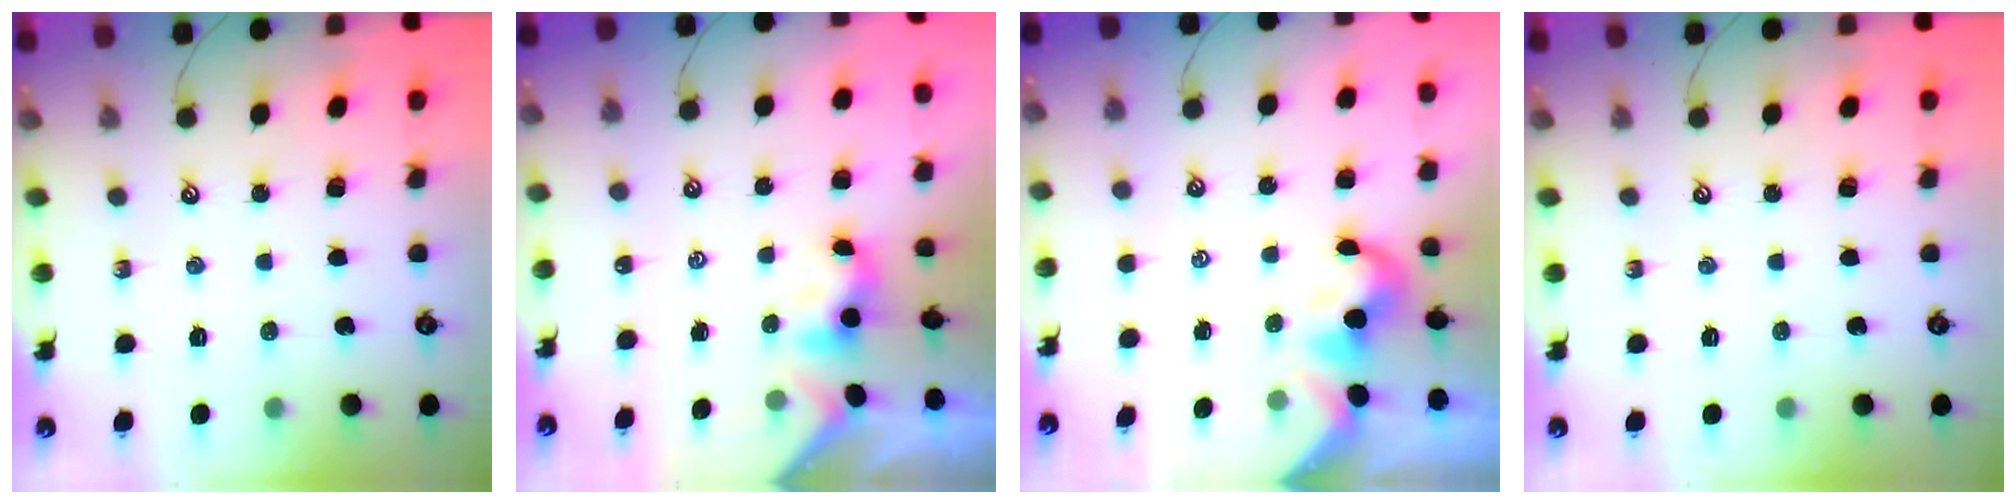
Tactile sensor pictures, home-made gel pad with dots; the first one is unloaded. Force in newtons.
{"total": 0.7, "press": 0.6, "slide": 0.4}
{"total": 0.6, "press": 0.5, "slide": 0.3}
{"total": 0.0}